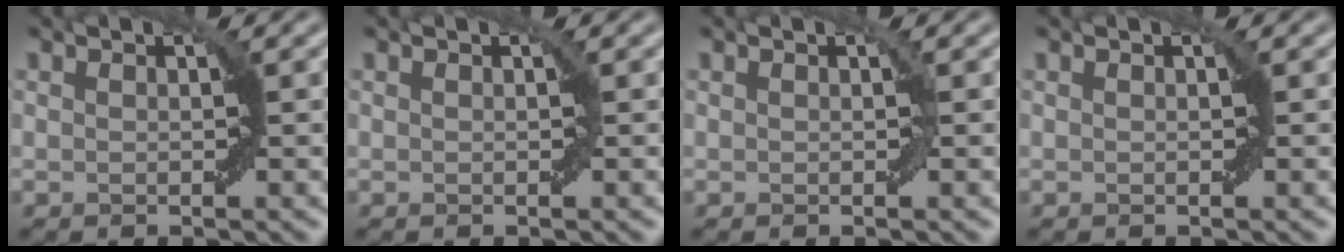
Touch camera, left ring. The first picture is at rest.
{"total": 0.0}
{"total": 0.0}
{"total": 0.0}